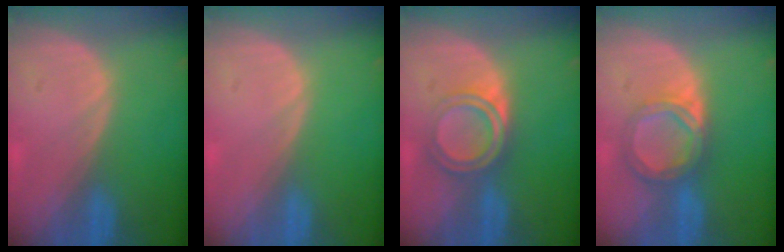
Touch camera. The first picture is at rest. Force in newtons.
{"total": 0.0}
{"total": 5.3, "press": 4.9, "slide": 1.9}
{"total": 5.6, "press": 5.2, "slide": 1.9}